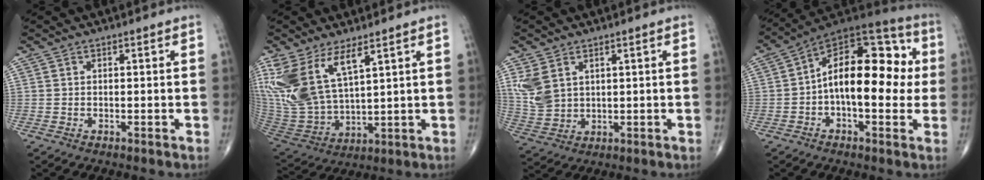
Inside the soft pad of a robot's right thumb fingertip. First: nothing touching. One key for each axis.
{"total": 16.4, "fx": 8.1, "fy": 7.2, "fz": 12.3, "tx": -0.265, "ty": -0.035, "tz": 0.180}
{"total": 7.0, "fx": 2.8, "fy": 4.7, "fz": 4.3, "tx": -0.089, "ty": -0.008, "tz": 0.071}
{"total": 20.4, "fx": 0.7, "fy": 10.4, "fz": 17.6, "tx": -0.243, "ty": 0.043, "tz": 0.000}